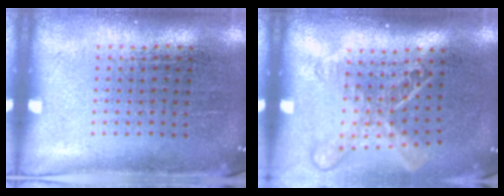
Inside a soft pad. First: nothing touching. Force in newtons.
{"total": 1.8, "press": 1.3, "slide": 1.2}